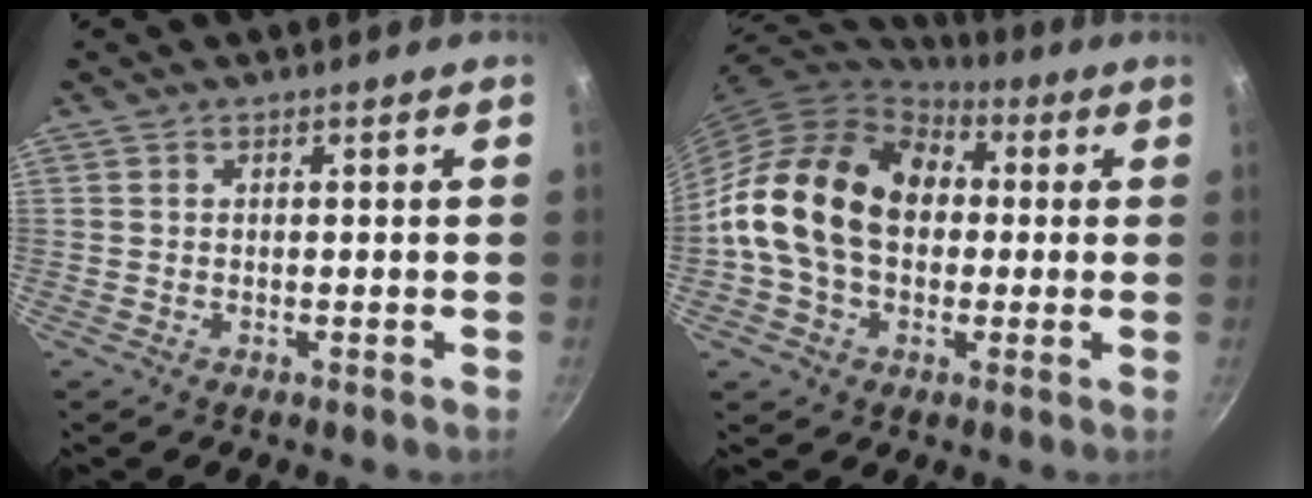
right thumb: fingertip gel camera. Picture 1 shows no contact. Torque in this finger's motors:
{"motor_torque": [2.30, 2.47, 1.42, -1.35, 0.24]}